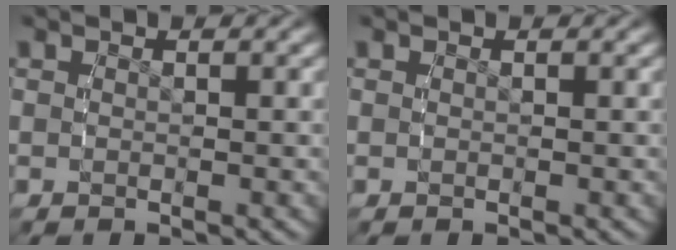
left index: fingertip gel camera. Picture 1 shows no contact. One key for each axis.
{"total": 0.0}